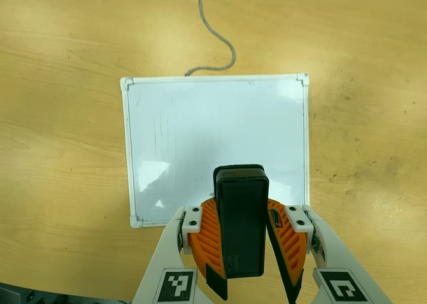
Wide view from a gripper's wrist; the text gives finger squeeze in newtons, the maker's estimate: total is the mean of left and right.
{"total": 8.4, "left": 9.0, "right": 7.8}